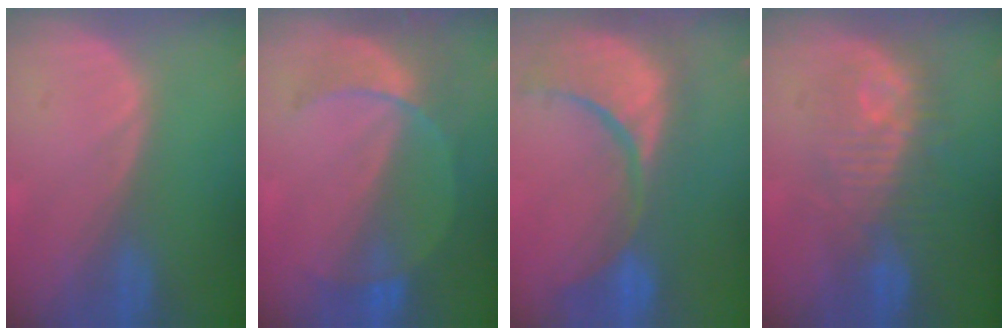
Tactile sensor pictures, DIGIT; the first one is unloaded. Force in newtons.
{"total": 7.8, "press": 6.7, "slide": 3.9}
{"total": 13.5, "press": 11.8, "slide": 6.6}
{"total": 9.1, "press": 8.9, "slide": 2.0}